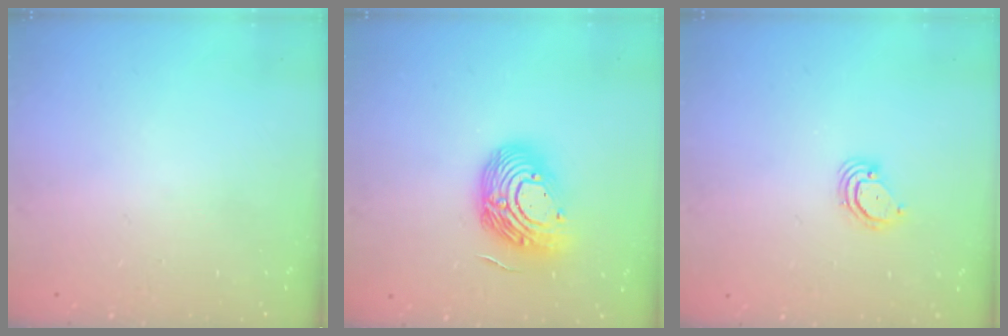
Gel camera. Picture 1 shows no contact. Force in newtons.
{"total": 16.1, "press": 16.0, "slide": 1.8}
{"total": 3.2, "press": 3.2, "slide": 0.2}